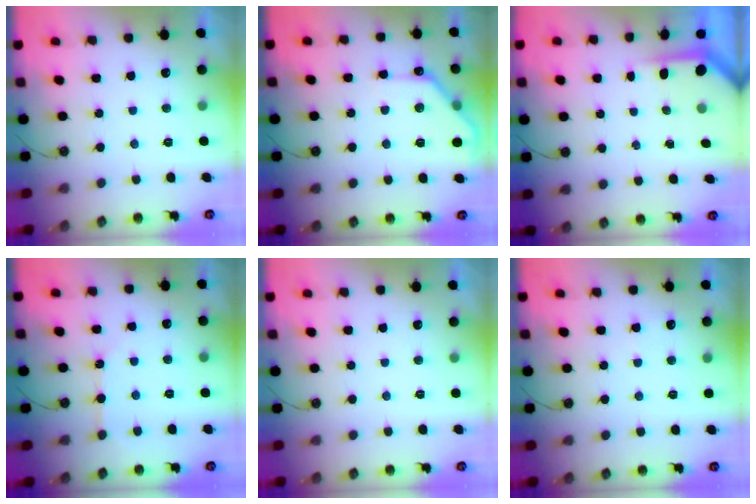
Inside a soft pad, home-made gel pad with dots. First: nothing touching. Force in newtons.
{"total": 10.9, "press": 10.9, "slide": 0.7}
{"total": 3.5, "press": 3.5, "slide": 0.3}
{"total": 2.3, "press": 2.3, "slide": 0.4}
{"total": 0.0}
{"total": 2.7, "press": 2.7, "slide": 0.3}